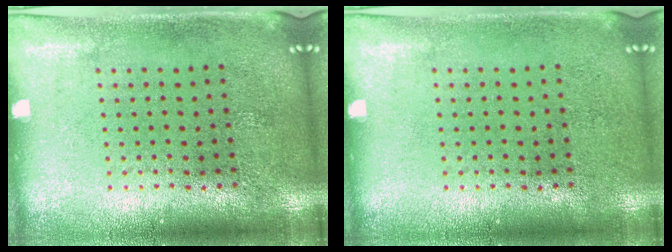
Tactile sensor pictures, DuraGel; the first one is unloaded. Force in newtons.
{"total": 0.0}